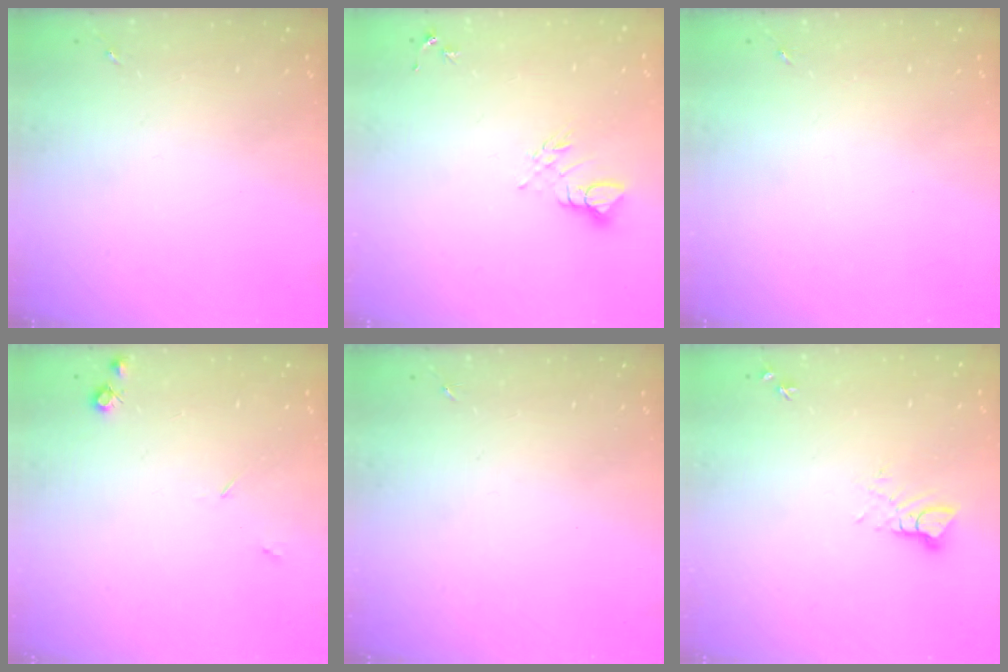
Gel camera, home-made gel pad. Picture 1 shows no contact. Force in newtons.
{"total": 6.6, "press": 6.6, "slide": 0.5}
{"total": 0.0}
{"total": 5.6, "press": 5.6, "slide": 0.8}
{"total": 0.0}
{"total": 3.5, "press": 3.5, "slide": 0.2}